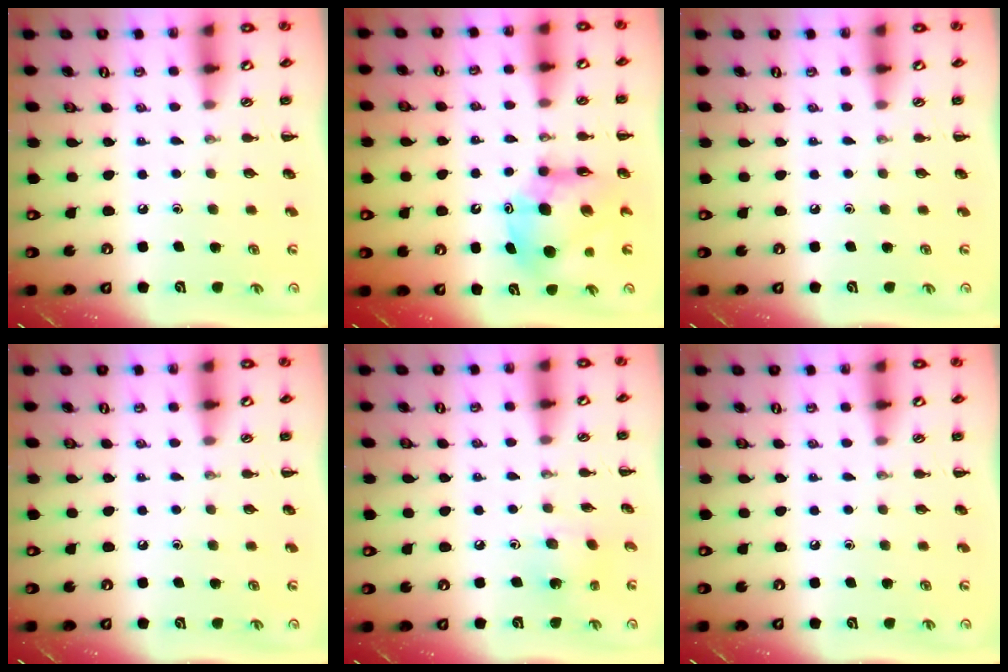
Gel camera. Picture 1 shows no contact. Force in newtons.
{"total": 9.5, "press": 9.1, "slide": 3.0}
{"total": 0.0}
{"total": 0.0}
{"total": 2.1, "press": 2.0, "slide": 0.5}
{"total": 0.0}